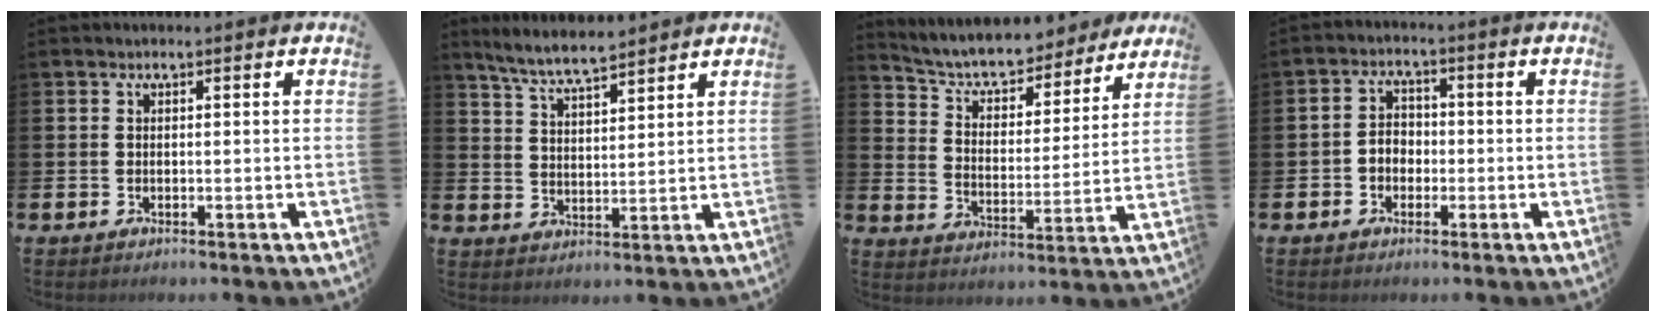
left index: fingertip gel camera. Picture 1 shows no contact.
{"total": 6.0, "force": [5.8, 0.4, 1.7], "torque": [-0.052, -0.024, 0.104]}
{"total": 6.8, "force": [6.2, 2.1, 1.5], "torque": [-0.056, -0.049, 0.103]}
{"total": 2.9, "force": [-1.1, 2.3, 1.2], "torque": [-0.017, 0.005, -0.029]}